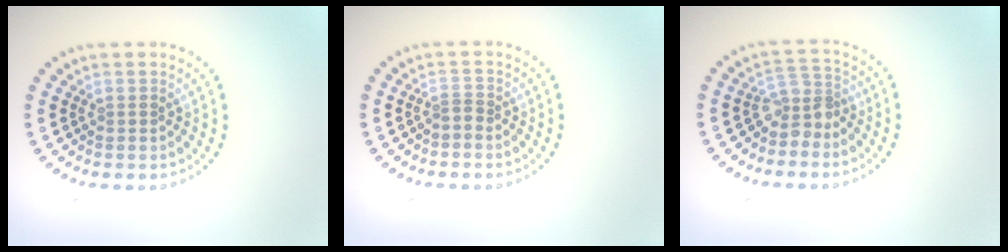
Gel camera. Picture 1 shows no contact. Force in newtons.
{"total": 0.8, "press": 0.5, "slide": 0.6}
{"total": 2.4, "press": 1.8, "slide": 1.6}